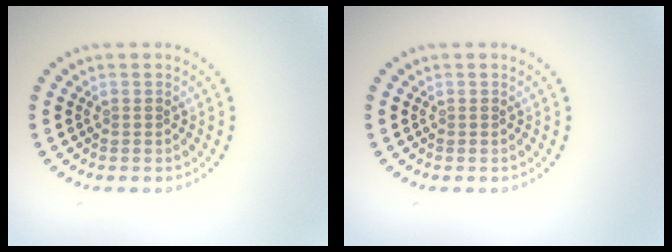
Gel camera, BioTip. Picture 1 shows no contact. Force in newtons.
{"total": 0.0}